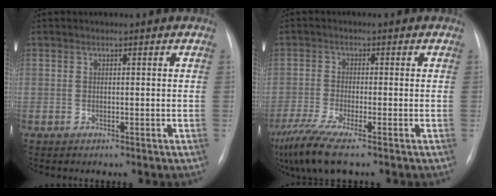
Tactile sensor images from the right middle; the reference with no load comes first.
{"total": 8.5, "force": [-6.2, 0.7, 5.8], "torque": [-0.119, -0.023, -0.114]}